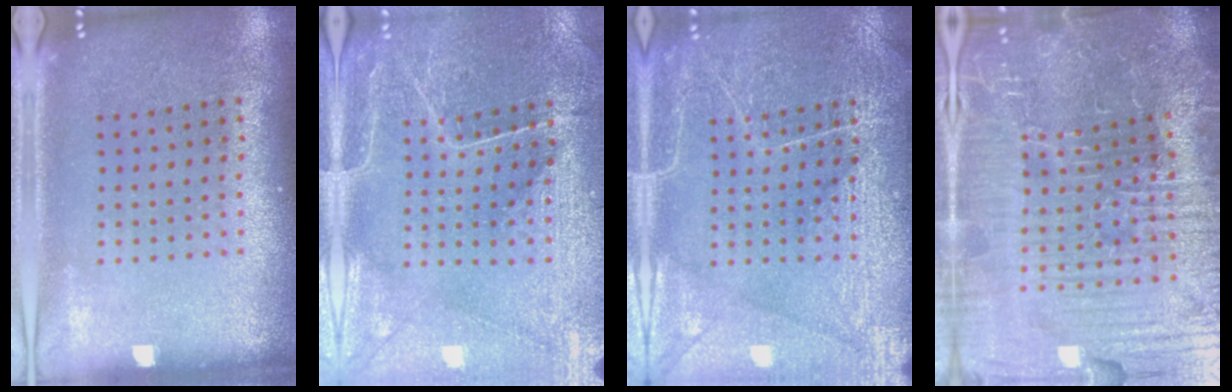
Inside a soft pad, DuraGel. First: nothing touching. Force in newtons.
{"total": 1.1, "press": 1.0, "slide": 0.4}
{"total": 5.3, "press": 5.2, "slide": 0.6}
{"total": 6.9, "press": 6.3, "slide": 2.9}